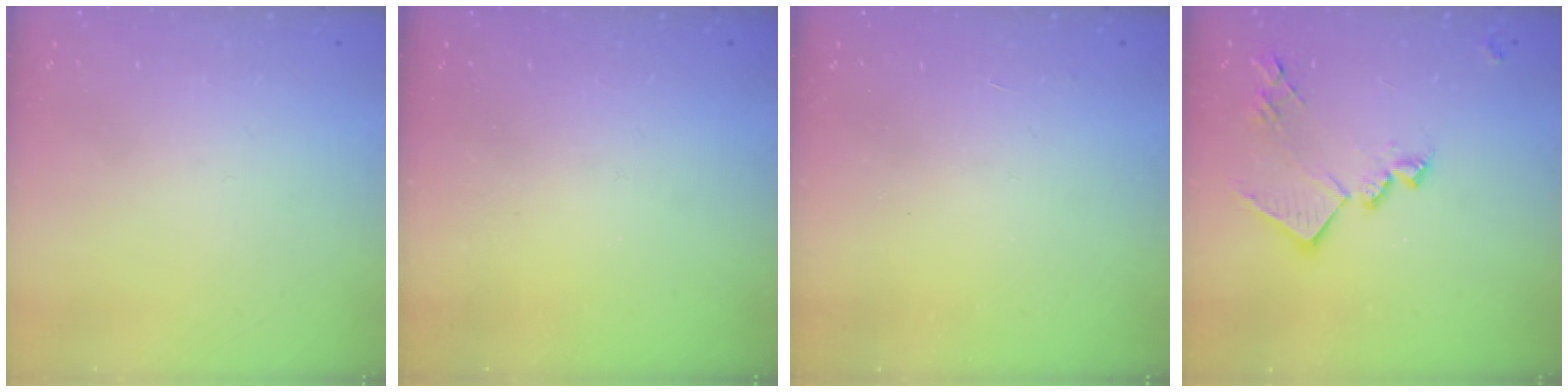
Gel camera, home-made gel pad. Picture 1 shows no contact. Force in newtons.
{"total": 0.8, "press": 0.8, "slide": 0.3}
{"total": 2.2, "press": 2.2, "slide": 0.4}
{"total": 14.8, "press": 14.8, "slide": 0.5}